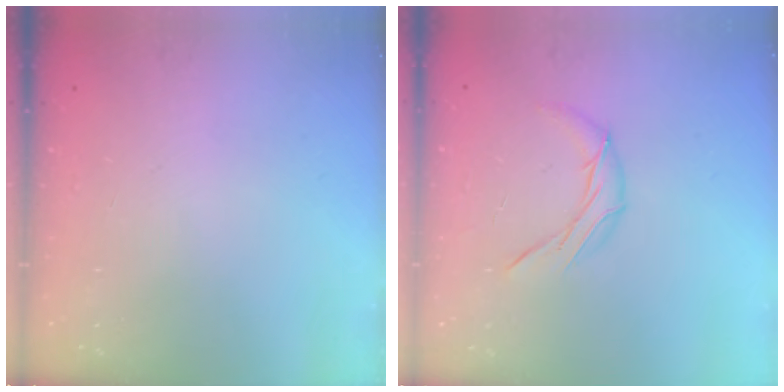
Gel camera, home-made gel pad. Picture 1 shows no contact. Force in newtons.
{"total": 7.0, "press": 7.0, "slide": 0.3}